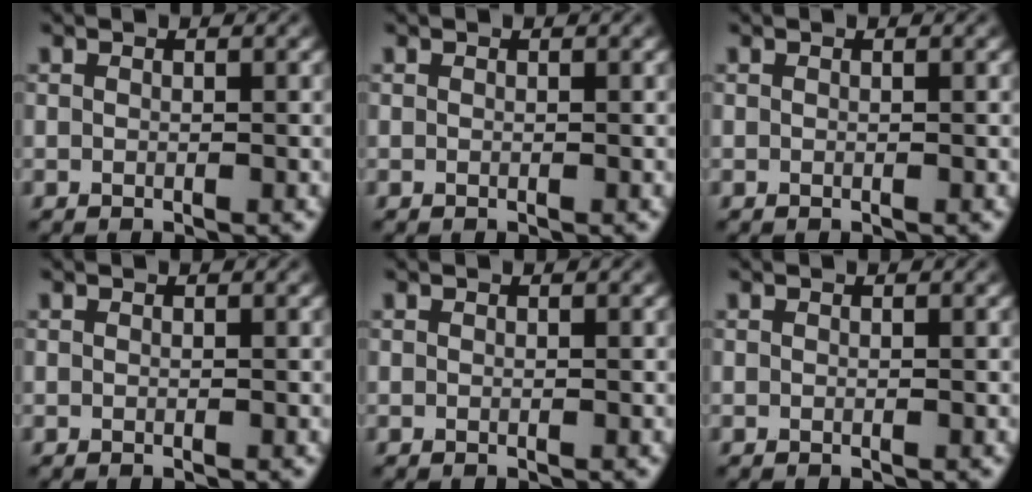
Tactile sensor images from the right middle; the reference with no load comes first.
{"total": 0.0}
{"total": 0.0}
{"total": 0.0}
{"total": 0.0}
{"total": 0.0}